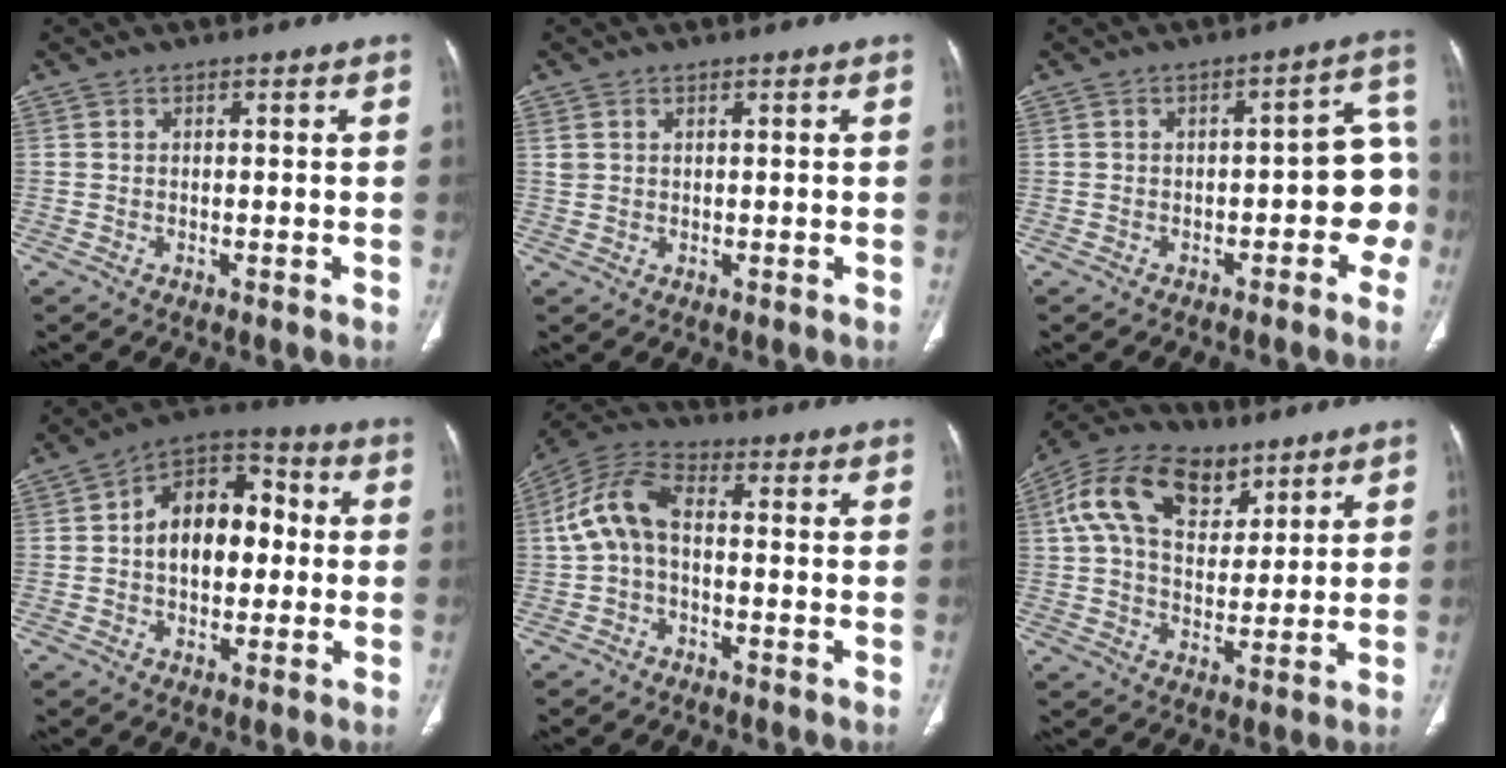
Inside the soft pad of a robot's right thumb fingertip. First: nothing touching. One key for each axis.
{"total": 1.3, "fx": 0.6, "fy": 1.0, "fz": 0.6, "tx": -0.011, "ty": 0.001, "tz": 0.016}
{"total": 9.3, "fx": -3.1, "fy": 4.8, "fz": 7.3, "tx": -0.050, "ty": 0.049, "tz": -0.042}
{"total": 14.1, "fx": 0.6, "fy": 9.4, "fz": 10.5, "tx": -0.118, "ty": 0.037, "tz": -0.002}
{"total": 9.0, "fx": -0.4, "fy": 5.2, "fz": 7.3, "tx": -0.150, "ty": 0.032, "tz": -0.018}
{"total": 16.1, "fx": 7.2, "fy": 10.1, "fz": 10.2, "tx": -0.164, "ty": -0.005, "tz": 0.124}